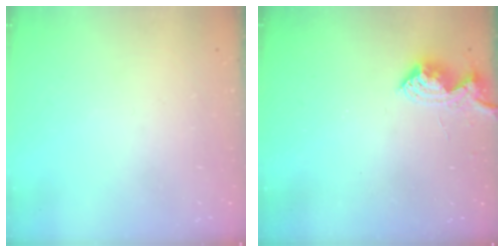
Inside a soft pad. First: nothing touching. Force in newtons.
{"total": 8.6, "press": 8.6, "slide": 0.7}